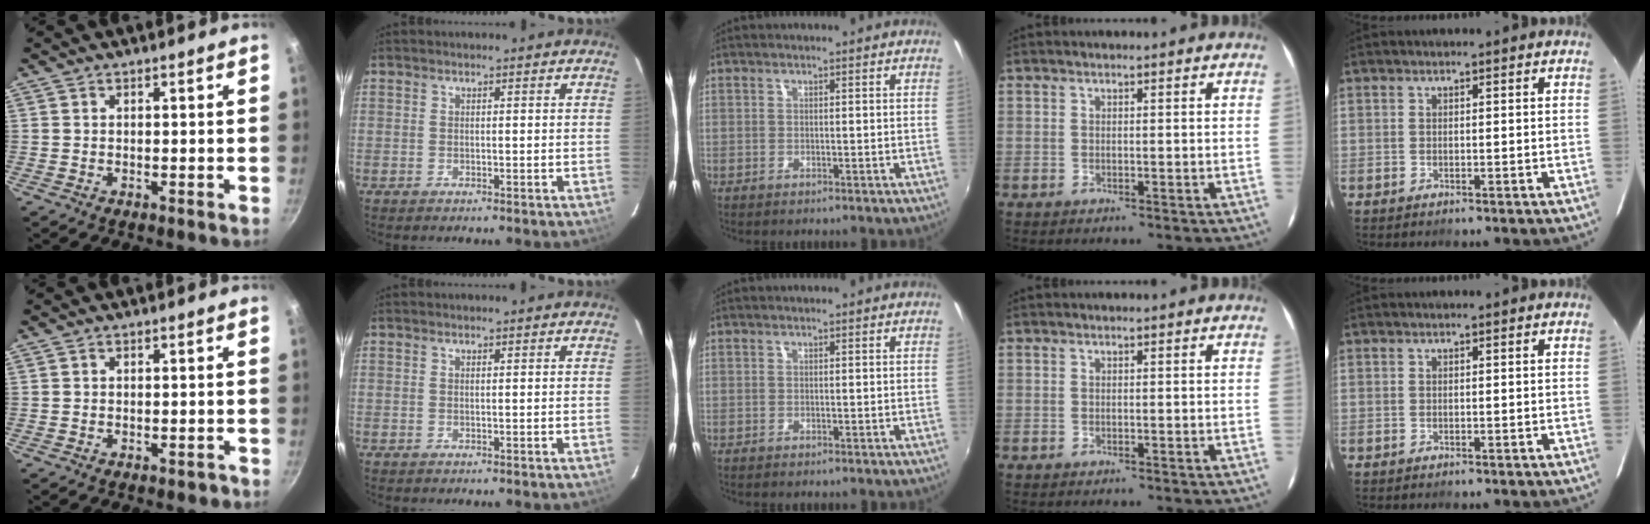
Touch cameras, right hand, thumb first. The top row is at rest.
{"thumb": {"total": 1.2, "force": [-0.8, 0.8, 0.6], "torque": [-0.004, 0.012, -0.003]}}